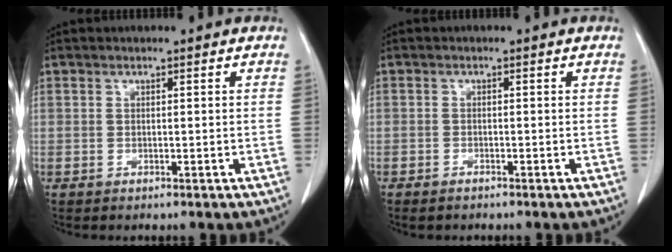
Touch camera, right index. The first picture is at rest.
{"total": 1.1, "force": [-0.9, 0.5, 0.3], "torque": [-0.005, 0.000, -0.011]}